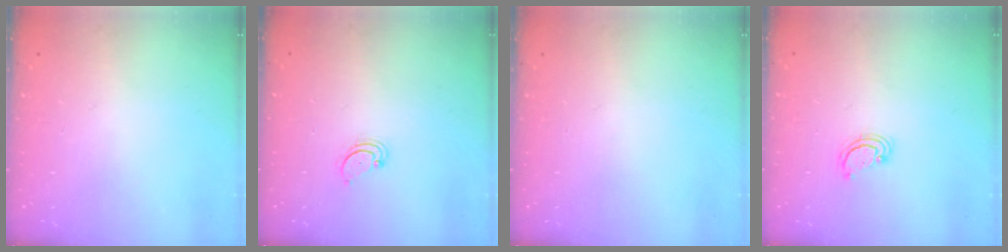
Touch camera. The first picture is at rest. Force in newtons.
{"total": 2.6, "press": 2.5, "slide": 0.3}
{"total": 0.0}
{"total": 2.6, "press": 2.6, "slide": 0.3}